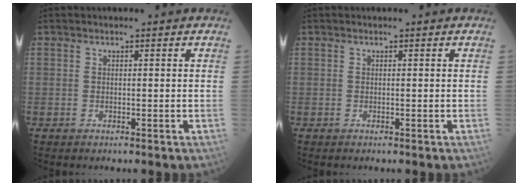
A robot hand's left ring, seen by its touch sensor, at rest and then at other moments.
{"total": 0.0}